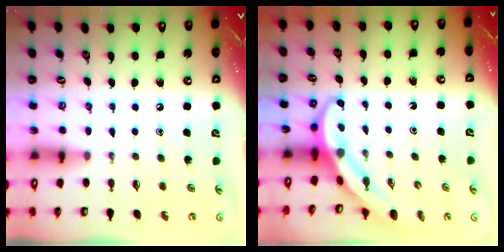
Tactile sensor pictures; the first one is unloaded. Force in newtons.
{"total": 4.0, "press": 4.0, "slide": 0.4}